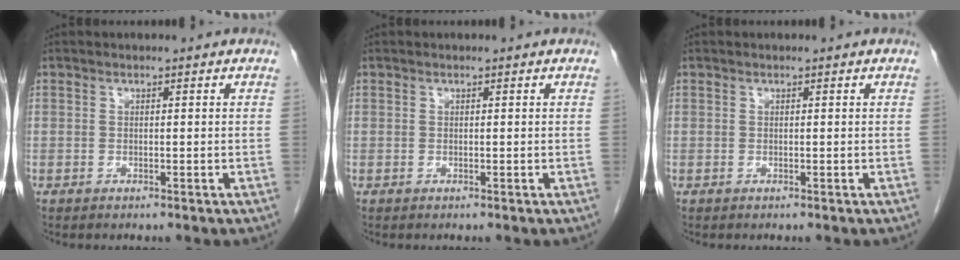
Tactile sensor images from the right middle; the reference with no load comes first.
{"total": 0.0}
{"total": 0.0}